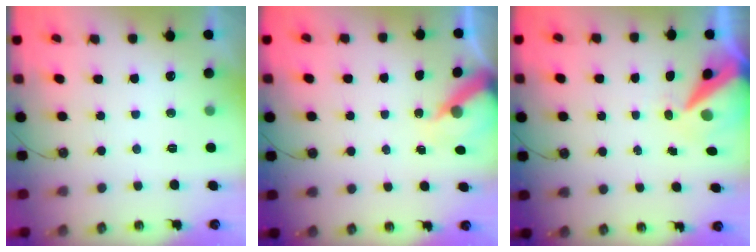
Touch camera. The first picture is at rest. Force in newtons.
{"total": 6.8, "press": 6.7, "slide": 0.6}
{"total": 9.7, "press": 9.6, "slide": 1.2}